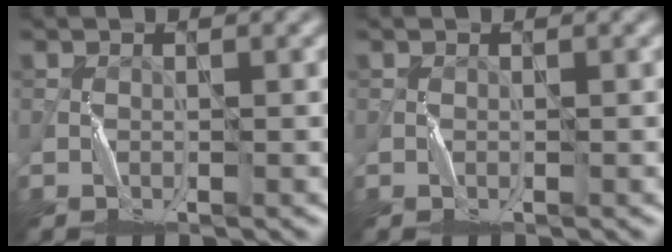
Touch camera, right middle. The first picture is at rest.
{"total": 0.0}